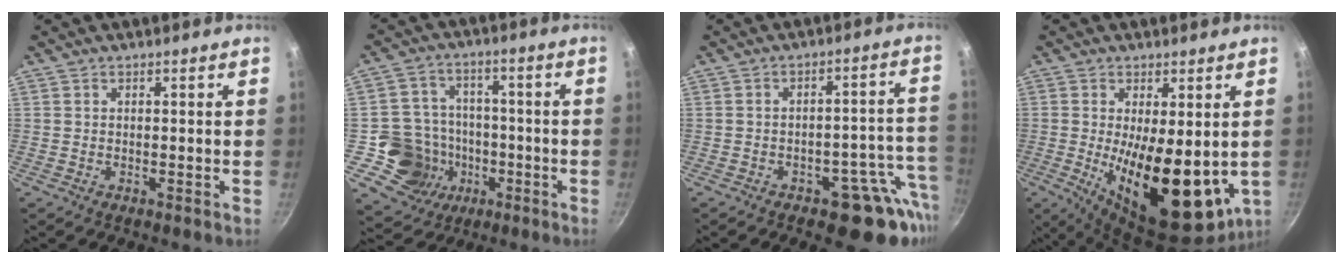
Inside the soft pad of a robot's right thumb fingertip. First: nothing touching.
{"total": 12.5, "force": [-3.5, 11.7, 3.0], "torque": [-0.014, 0.041, -0.050]}
{"total": 11.3, "force": [-5.6, 6.2, 7.6], "torque": [-0.016, 0.056, -0.061]}
{"total": 18.0, "force": [-1.2, 7.6, 16.3], "torque": [-0.226, -0.029, -0.001]}